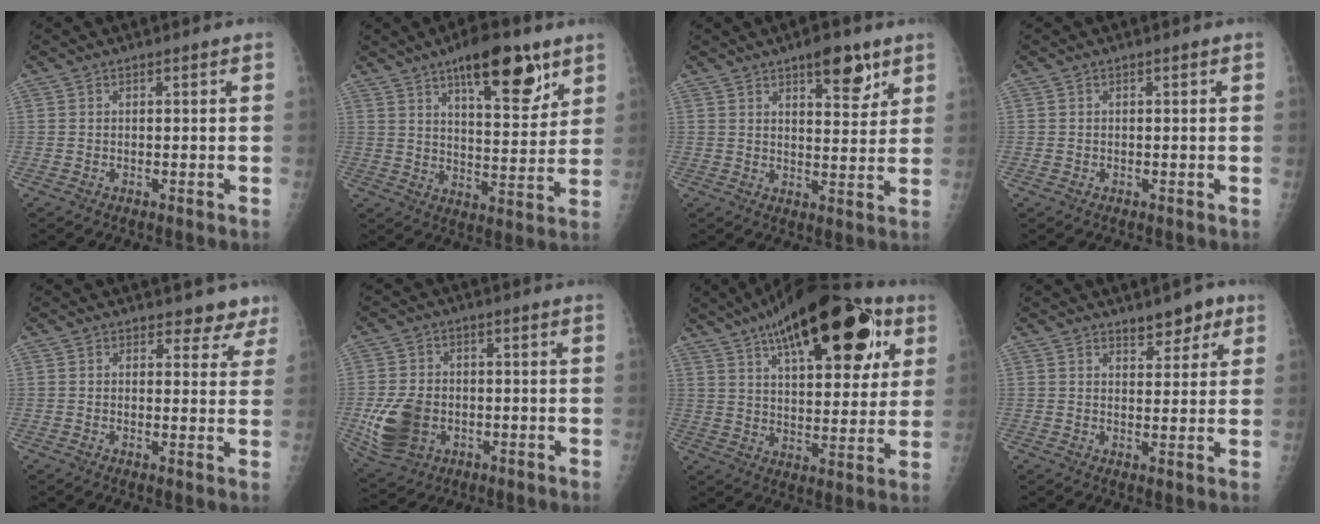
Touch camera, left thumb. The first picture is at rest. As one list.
[{"total": 15.1, "force": [9.0, 5.3, 10.8], "torque": [-0.127, -0.048, 0.138]}, {"total": 8.0, "force": [5.0, 3.1, 5.5], "torque": [-0.055, -0.028, 0.071]}, {"total": 0.6, "force": [-0.1, 0.5, 0.2], "torque": [-0.001, 0.001, 0.000]}, {"total": 4.4, "force": [3.7, 2.3, 0.5], "torque": [0.027, -0.024, 0.028]}, {"total": 10.7, "force": [-2.2, 8.0, 6.8], "torque": [-0.124, 0.003, -0.029]}, {"total": 27.3, "force": [13.3, 11.4, 20.9], "torque": [-0.290, -0.001, 0.201]}, {"total": 4.8, "force": [3.3, 2.4, 2.5], "torque": [-0.008, -0.019, 0.046]}]